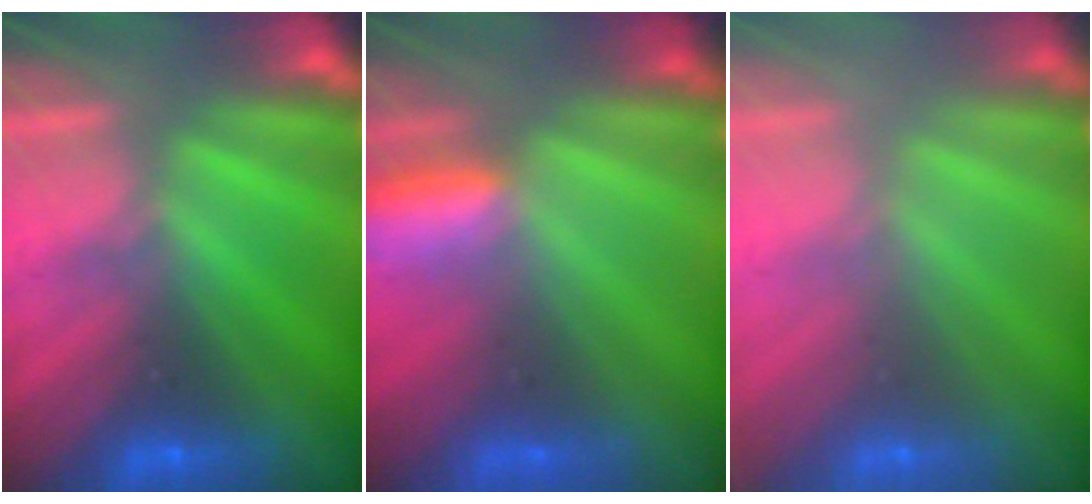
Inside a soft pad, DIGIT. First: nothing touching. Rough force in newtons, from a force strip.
{"total": 3.1}
{"total": 2.4}